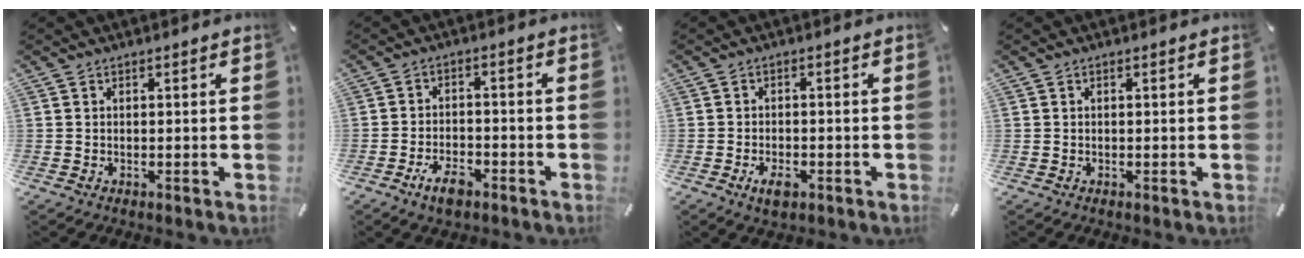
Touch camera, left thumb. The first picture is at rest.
{"total": 5.8, "force": [-3.7, 2.7, 3.6], "torque": [-0.073, 0.017, -0.068]}
{"total": 4.0, "force": [-2.0, 2.1, 2.8], "torque": [-0.057, 0.005, -0.036]}
{"total": 0.0}